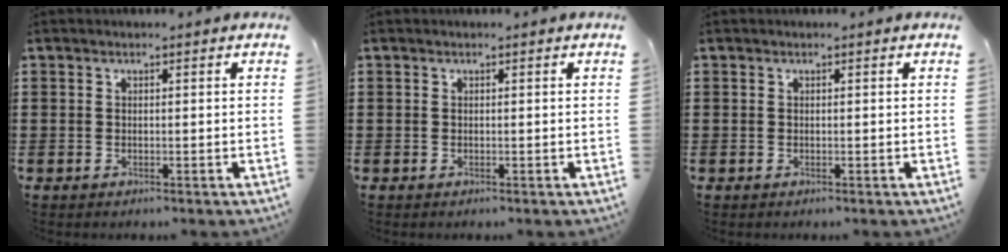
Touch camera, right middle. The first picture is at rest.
{"total": 0.0}
{"total": 0.0}